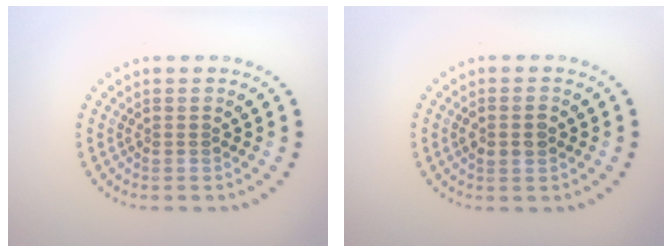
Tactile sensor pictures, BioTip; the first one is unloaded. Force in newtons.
{"total": 1.8, "press": 1.8, "slide": 0.1}